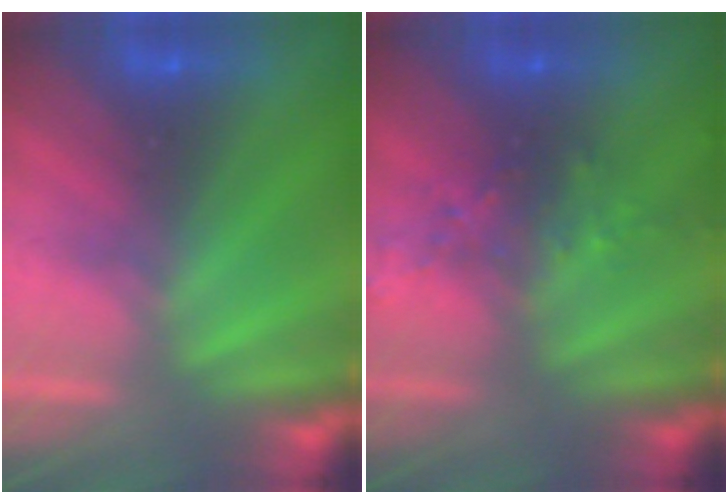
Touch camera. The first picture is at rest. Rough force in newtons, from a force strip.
{"total": 2.4}